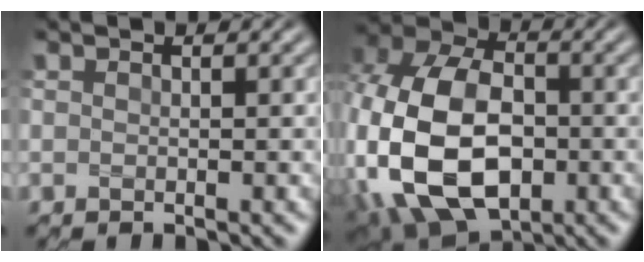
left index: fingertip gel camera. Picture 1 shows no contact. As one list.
[{"total": 16.2, "force": [-2.9, 11.1, 11.4], "torque": [-0.253, -0.028, -0.043]}]